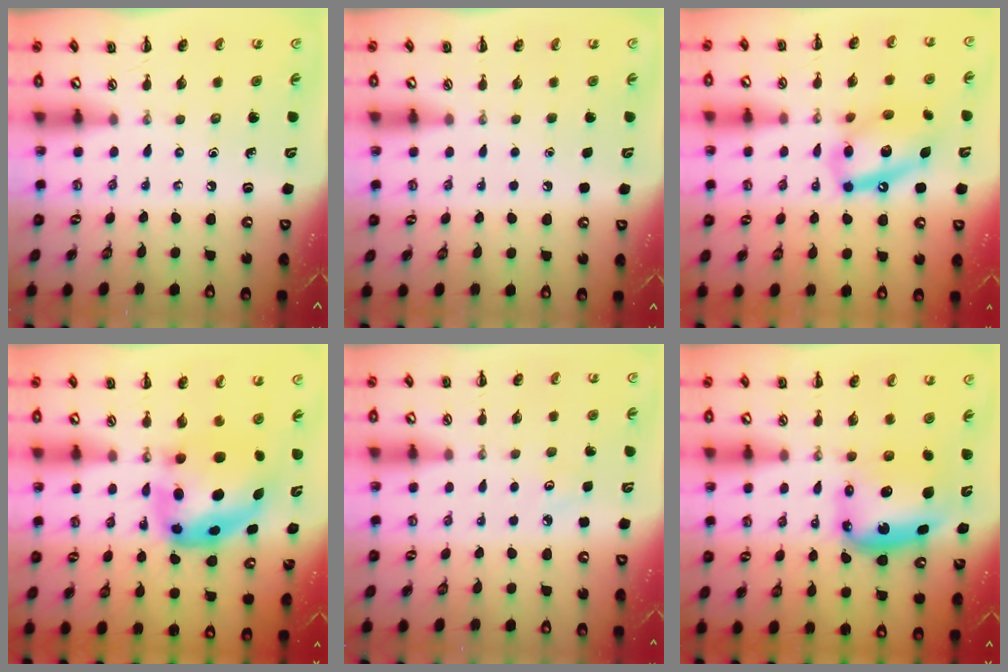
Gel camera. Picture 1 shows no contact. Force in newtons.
{"total": 1.9, "press": 1.9, "slide": 0.2}
{"total": 14.7, "press": 14.3, "slide": 3.2}
{"total": 8.6, "press": 8.2, "slide": 2.5}
{"total": 2.8, "press": 2.7, "slide": 0.8}
{"total": 7.1, "press": 6.8, "slide": 2.1}